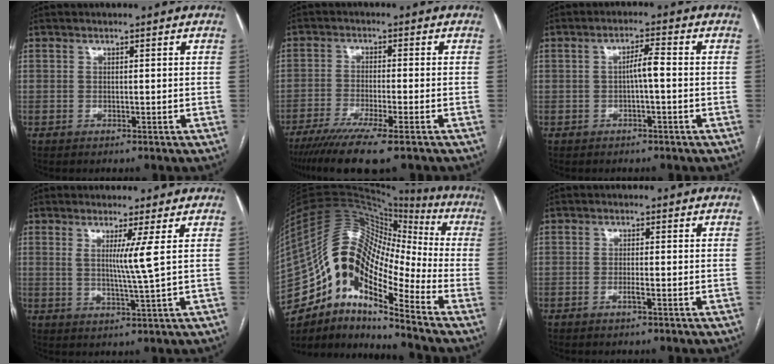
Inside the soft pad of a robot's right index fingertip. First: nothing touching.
{"total": 10.5, "force": [-7.7, 0.1, 7.1], "torque": [-0.113, -0.026, -0.122]}
{"total": 3.0, "force": [-0.4, 0.2, 3.0], "torque": [-0.049, 0.006, -0.007]}
{"total": 4.5, "force": [1.3, -1.6, 4.0], "torque": [-0.076, -0.017, 0.026]}
{"total": 19.2, "force": [-10.3, 7.1, 14.6], "torque": [-0.269, 0.060, -0.180]}
{"total": 1.4, "force": [-0.7, 0.0, 1.2], "torque": [-0.025, -0.001, -0.012]}